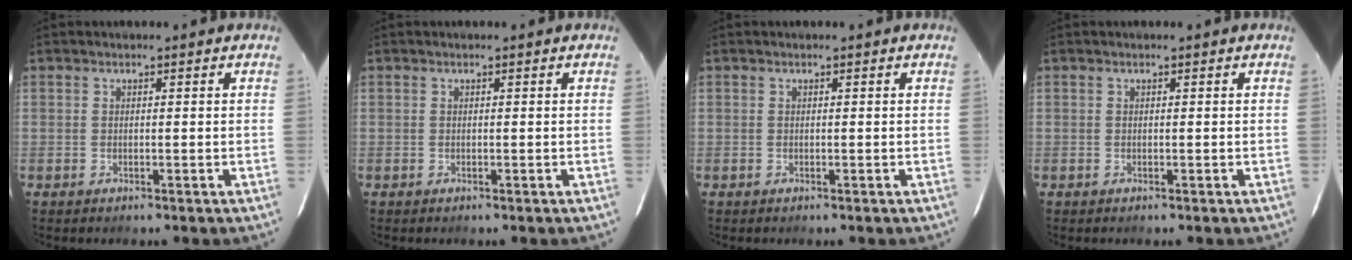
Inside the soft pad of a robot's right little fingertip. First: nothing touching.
{"total": 0.0}
{"total": 0.0}
{"total": 0.0}